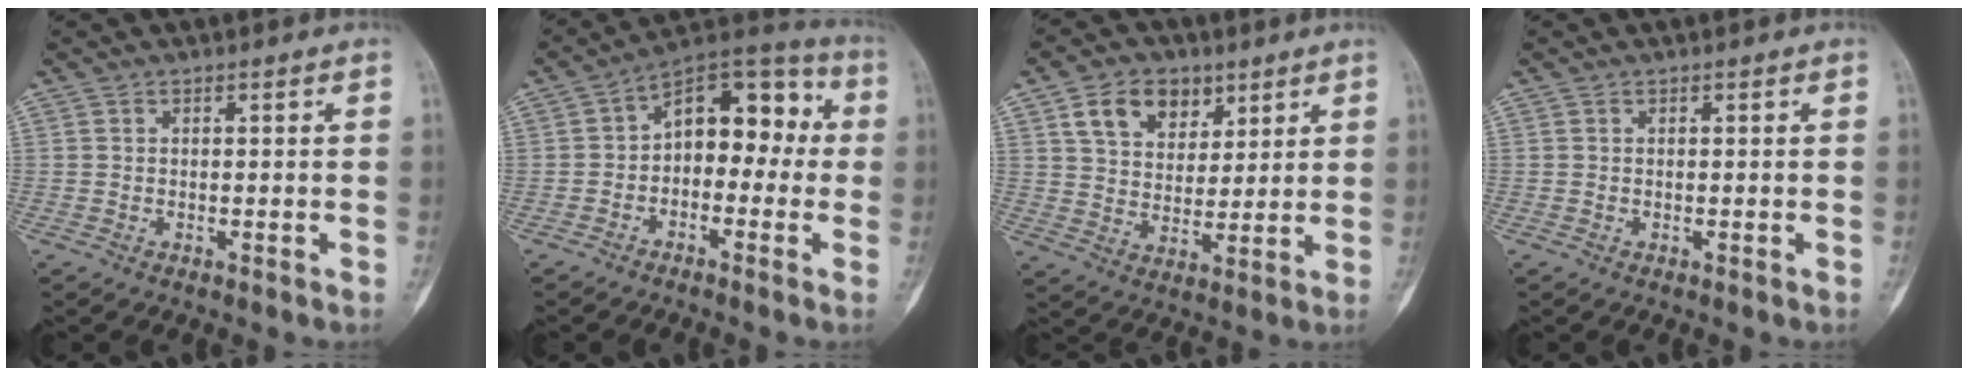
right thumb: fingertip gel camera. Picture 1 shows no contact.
{"total": 12.7, "force": [0.0, 8.1, 9.8], "torque": [-0.098, 0.050, -0.019]}
{"total": 10.3, "force": [5.3, 7.1, 5.3], "torque": [-0.062, -0.022, 0.096]}
{"total": 0.0}